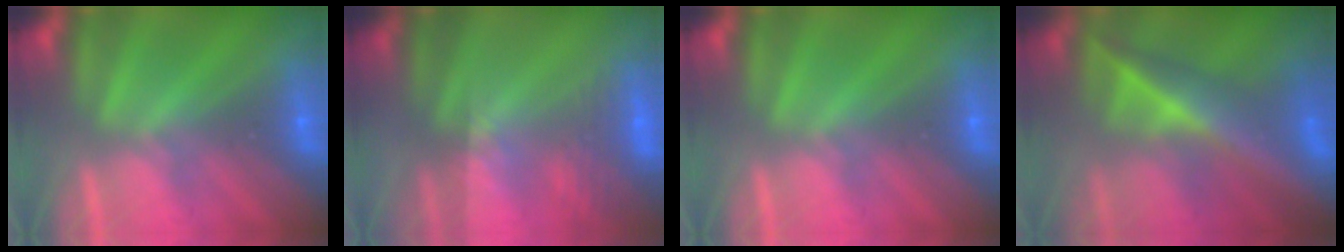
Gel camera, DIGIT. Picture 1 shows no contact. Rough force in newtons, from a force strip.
{"total": 2.3}
{"total": 0.0}
{"total": 9.1}